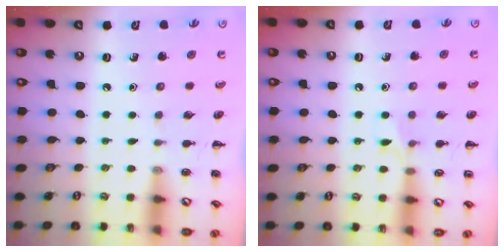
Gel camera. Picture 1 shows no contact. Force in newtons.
{"total": 5.2, "press": 4.9, "slide": 1.6}